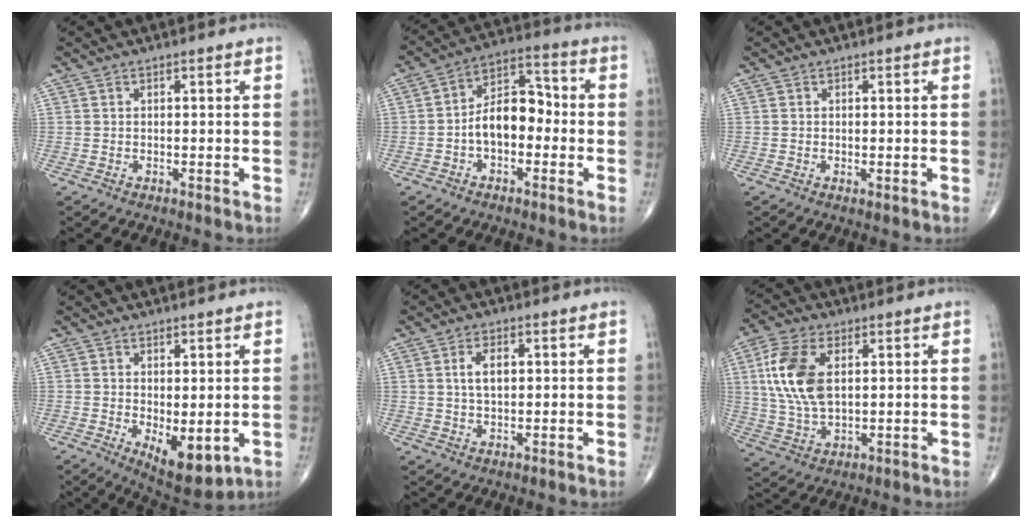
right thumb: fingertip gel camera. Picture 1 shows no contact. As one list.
[{"total": 10.0, "force": [-1.9, 6.2, 7.6], "torque": [-0.105, 0.041, -0.045]}, {"total": 0.6, "force": [-0.1, 0.3, 0.6], "torque": [-0.014, -0.004, -0.002]}, {"total": 7.8, "force": [-1.4, 3.5, 6.9], "torque": [-0.094, -0.020, -0.008]}, {"total": 4.6, "force": [1.0, 2.5, 3.7], "torque": [-0.067, 0.000, 0.018]}, {"total": 12.7, "force": [2.9, 7.1, 10.2], "torque": [-0.214, -0.003, 0.058]}]